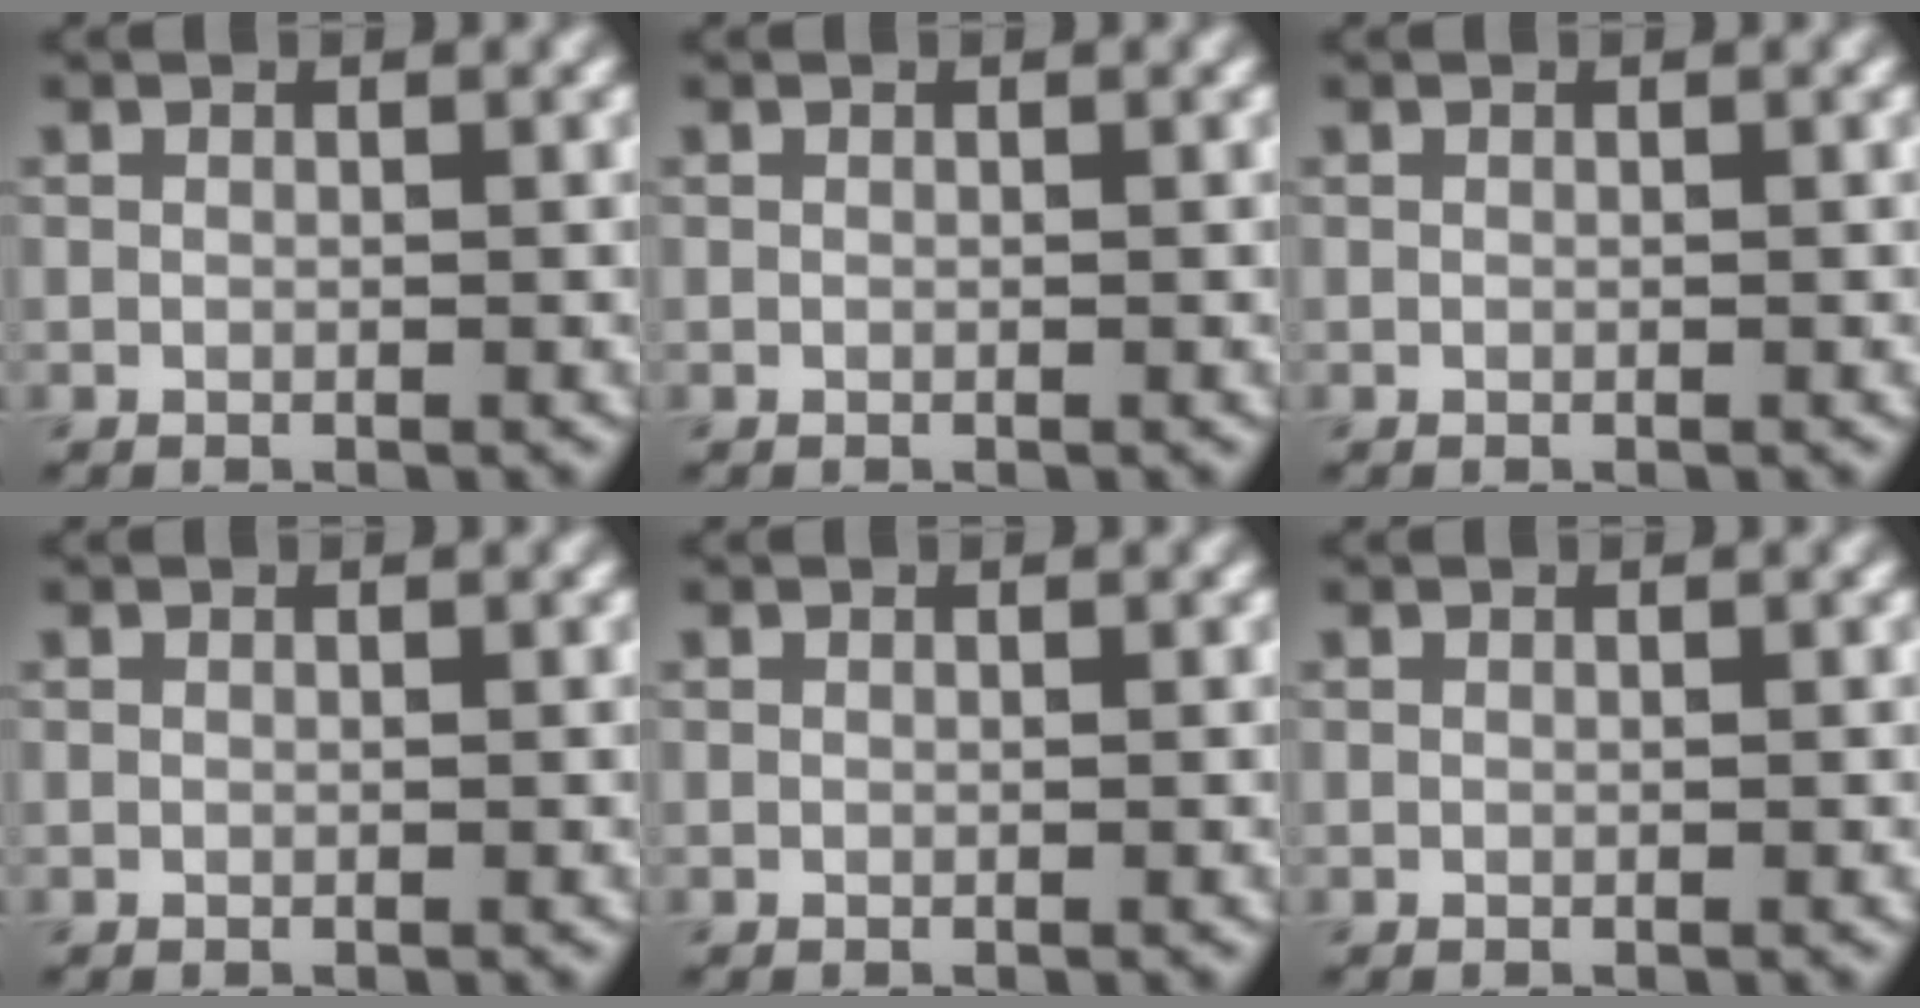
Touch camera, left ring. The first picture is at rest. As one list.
[{"total": 0.0}, {"total": 0.0}, {"total": 0.0}, {"total": 0.0}, {"total": 0.0}]